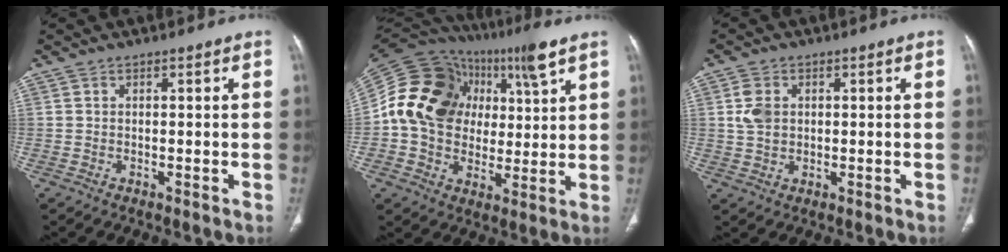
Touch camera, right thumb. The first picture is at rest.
{"total": 18.9, "force": [5.3, 13.0, 12.7], "torque": [-0.190, 0.014, 0.088]}
{"total": 4.5, "force": [0.8, 3.3, 2.9], "torque": [-0.055, 0.001, 0.017]}